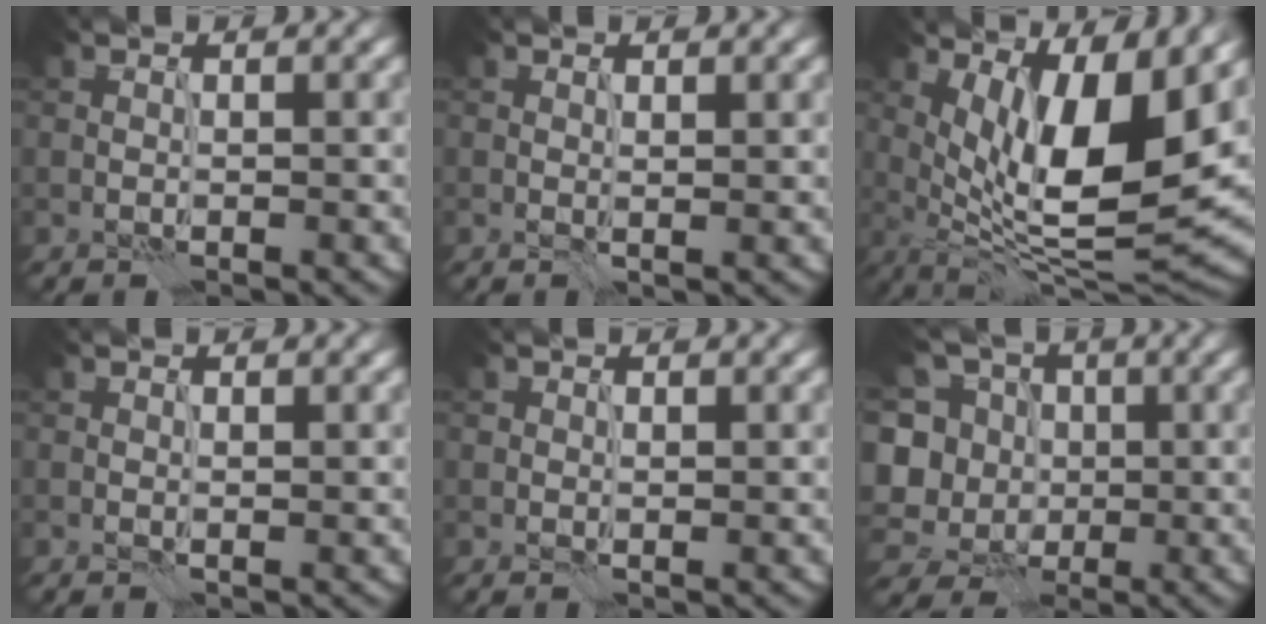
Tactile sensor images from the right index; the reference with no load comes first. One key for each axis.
{"total": 0.6, "fx": 0.4, "fy": 0.1, "fz": 0.4, "tx": -0.007, "ty": -0.003, "tz": 0.008}
{"total": 12.4, "fx": 3.6, "fy": 3.8, "fz": 11.2, "tx": -0.163, "ty": -0.014, "tz": 0.066}
{"total": 0.0}
{"total": 0.6, "fx": 0.4, "fy": 0.4, "fz": 0.2, "tx": -0.001, "ty": -0.002, "tz": 0.008}
{"total": 11.7, "fx": 0.2, "fy": 10.5, "fz": 5.1, "tx": -0.136, "ty": 0.031, "tz": -0.022}